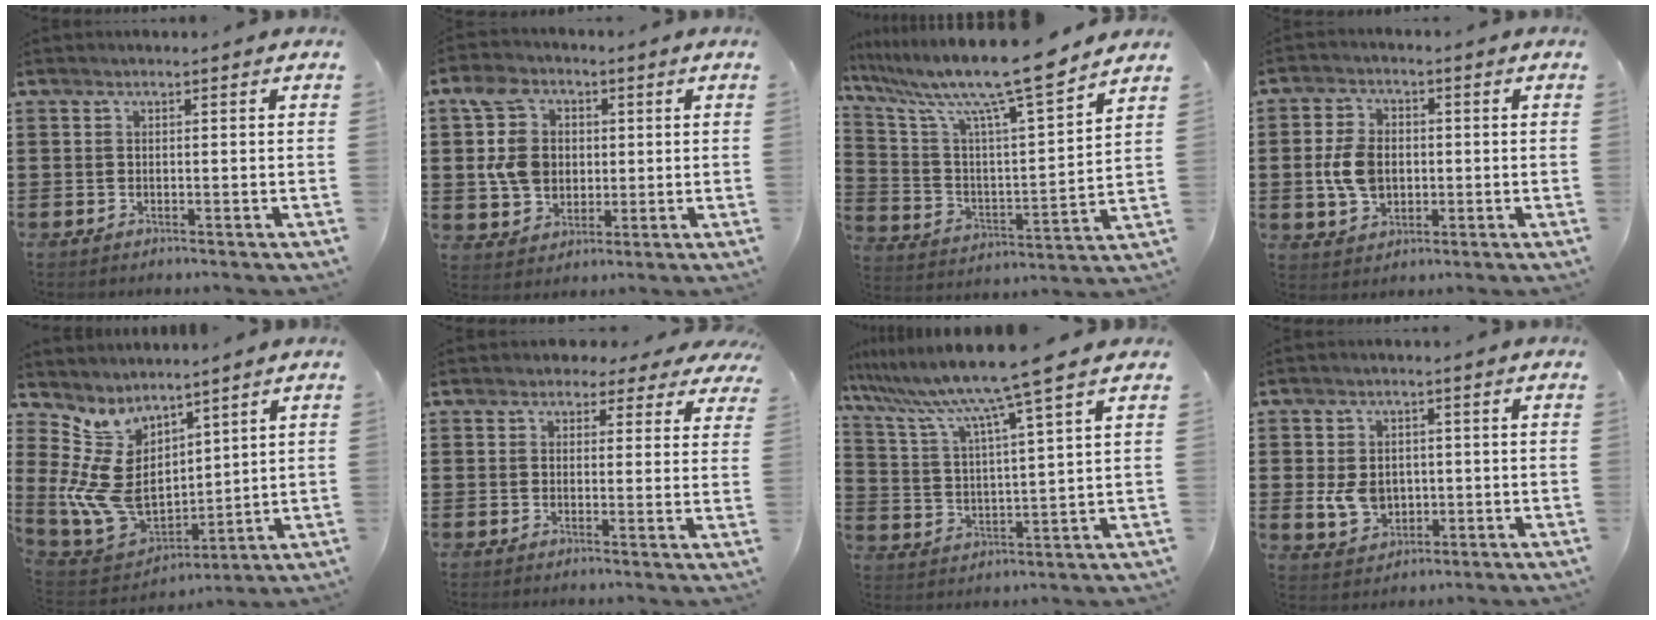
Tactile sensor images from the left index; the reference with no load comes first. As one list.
[{"total": 9.4, "force": [1.3, 7.8, 5.1], "torque": [-0.145, 0.018, 0.022]}, {"total": 12.6, "force": [10.3, 0.4, 7.2], "torque": [-0.170, -0.069, 0.167]}, {"total": 6.7, "force": [-0.3, 4.7, 4.9], "torque": [-0.124, 0.005, -0.013]}, {"total": 10.6, "force": [3.5, 7.3, 6.9], "torque": [-0.209, -0.044, 0.070]}, {"total": 2.3, "force": [1.7, 1.4, 0.7], "torque": [-0.015, 0.002, 0.029]}, {"total": 9.7, "force": [7.8, -1.4, 5.5], "torque": [-0.137, -0.049, 0.122]}, {"total": 5.4, "force": [-0.4, 4.4, 3.1], "torque": [-0.065, 0.005, -0.010]}]